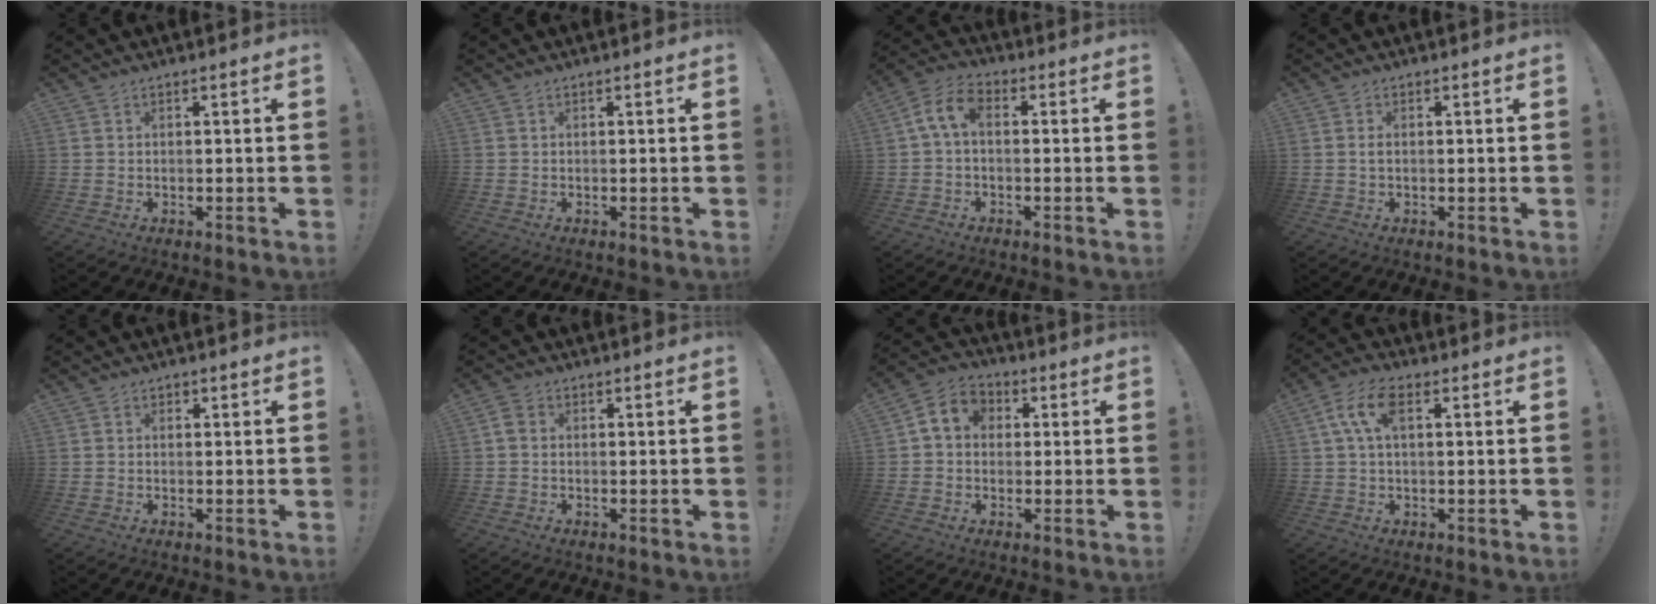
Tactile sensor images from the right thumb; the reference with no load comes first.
{"total": 0.0}
{"total": 7.5, "force": [0.9, 4.1, 6.2], "torque": [-0.137, 0.003, 0.018]}
{"total": 1.1, "force": [0.0, 0.3, 1.0], "torque": [-0.020, 0.002, 0.000]}
{"total": 0.7, "force": [0.1, 0.6, 0.2], "torque": [0.003, -0.002, 0.002]}
{"total": 2.1, "force": [-0.1, 1.7, 1.2], "torque": [-0.021, 0.007, -0.002]}
{"total": 7.3, "force": [1.0, 6.2, 3.8], "torque": [-0.056, 0.009, 0.023]}
{"total": 8.2, "force": [2.1, 3.9, 6.9], "torque": [-0.138, 0.006, 0.038]}